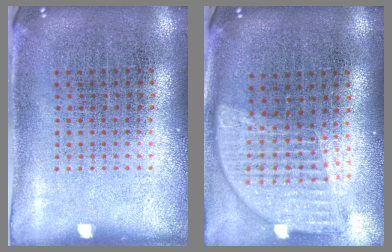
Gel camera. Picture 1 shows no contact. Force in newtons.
{"total": 1.6, "press": 1.4, "slide": 0.8}